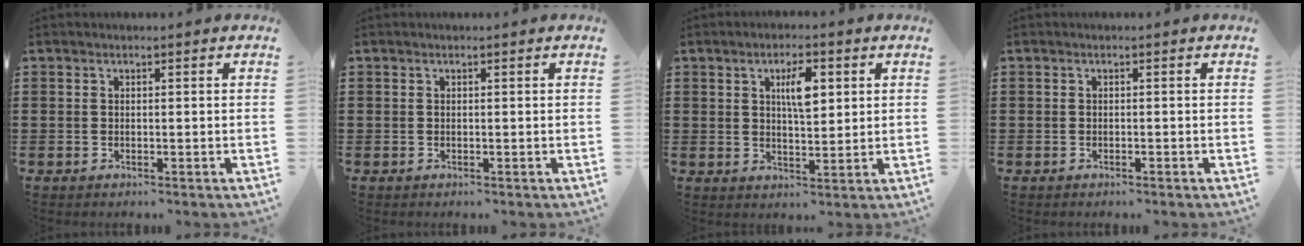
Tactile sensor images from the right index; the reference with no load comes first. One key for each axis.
{"total": 0.0}
{"total": 5.3, "fx": 1.7, "fy": 1.9, "fz": 4.6, "tx": -0.080, "ty": 0.003, "tz": 0.023}
{"total": 0.0}